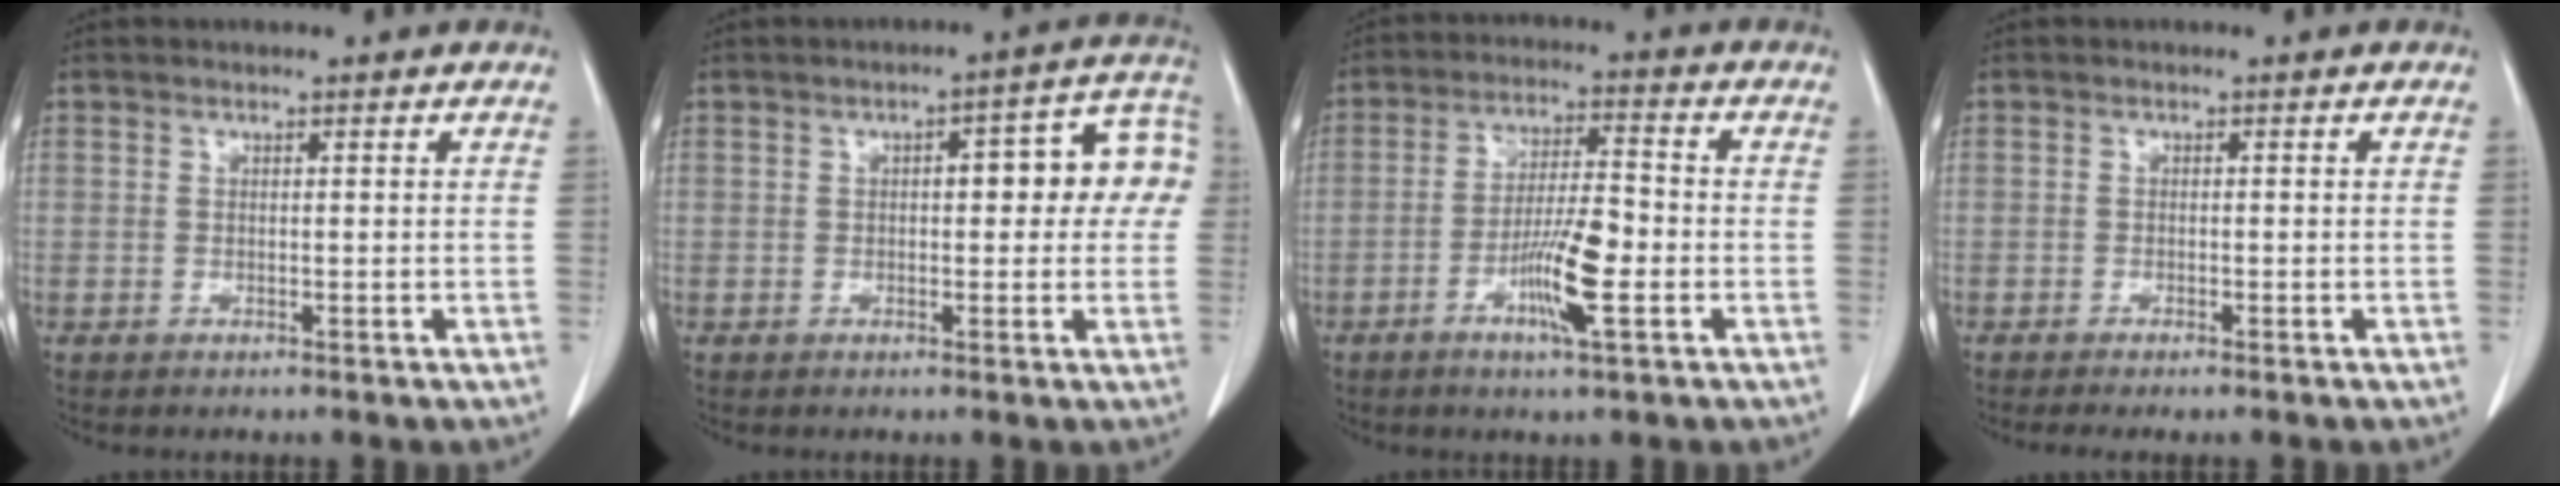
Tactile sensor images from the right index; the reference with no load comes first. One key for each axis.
{"total": 10.0, "fx": 1.4, "fy": 3.3, "fz": 9.4, "tx": -0.109, "ty": 0.040, "tz": 0.014}
{"total": 8.7, "fx": -3.0, "fy": 0.9, "fz": 8.1, "tx": -0.151, "ty": -0.004, "tz": -0.055}
{"total": 2.2, "fx": -1.8, "fy": -0.1, "fz": 1.3, "tx": -0.016, "ty": -0.004, "tz": -0.025}